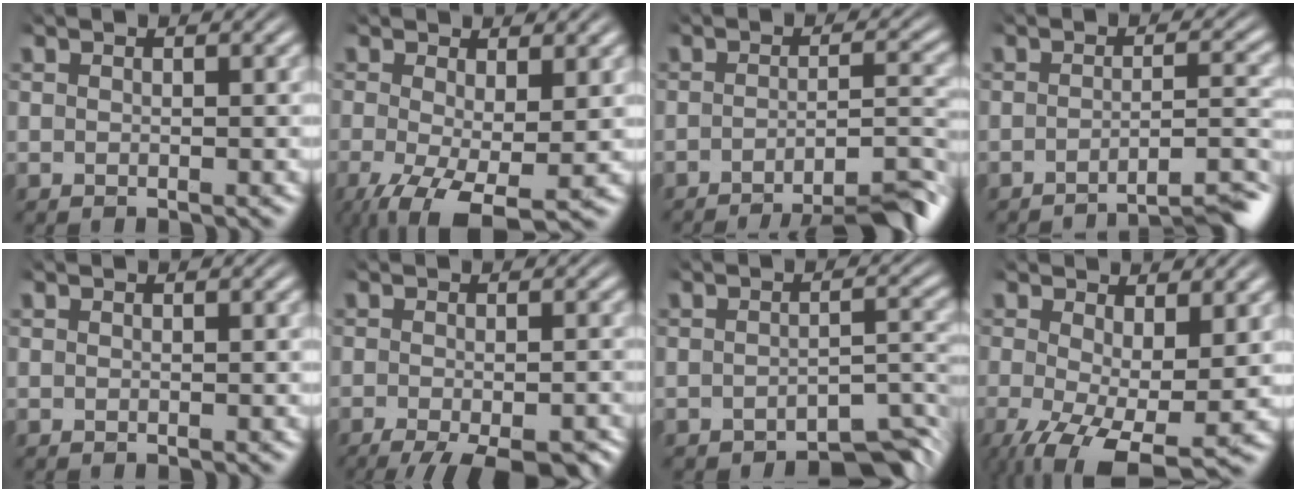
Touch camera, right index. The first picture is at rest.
{"total": 5.9, "force": [-3.1, 2.6, 4.2], "torque": [-0.094, -0.058, -0.026]}
{"total": 9.6, "force": [-8.0, 1.9, 5.0], "torque": [-0.050, -0.025, -0.113]}
{"total": 7.2, "force": [-6.2, 1.0, 3.4], "torque": [-0.032, -0.020, -0.091]}
{"total": 0.0}
{"total": 9.2, "force": [-6.1, 3.9, 5.7], "torque": [-0.083, -0.042, -0.070]}
{"total": 5.4, "force": [-4.4, 1.5, 2.7], "torque": [-0.020, -0.010, -0.066]}
{"total": 5.8, "force": [-2.6, 2.7, 4.4], "torque": [-0.093, -0.057, -0.016]}